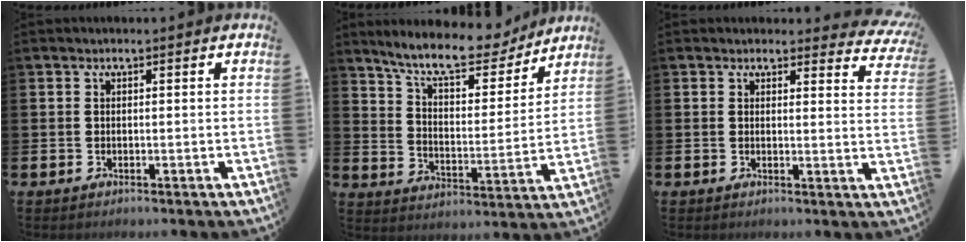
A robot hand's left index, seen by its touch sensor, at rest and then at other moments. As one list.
[{"total": 10.8, "force": [9.6, 2.6, 4.2], "torque": [-0.110, -0.060, 0.167]}, {"total": 2.4, "force": [2.2, 0.9, 0.3], "torque": [0.009, -0.017, 0.033]}]